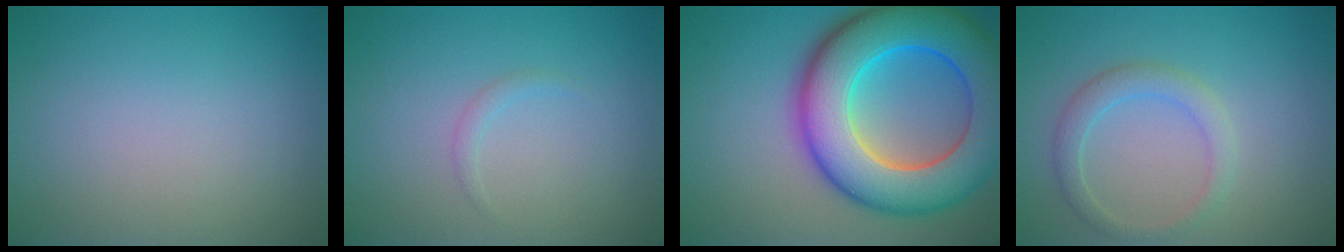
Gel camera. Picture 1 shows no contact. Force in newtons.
{"total": 0.7, "press": 0.7, "slide": 0.1}
{"total": 13.5, "press": 13.5, "slide": 0.2}
{"total": 2.3, "press": 2.3, "slide": 0.2}